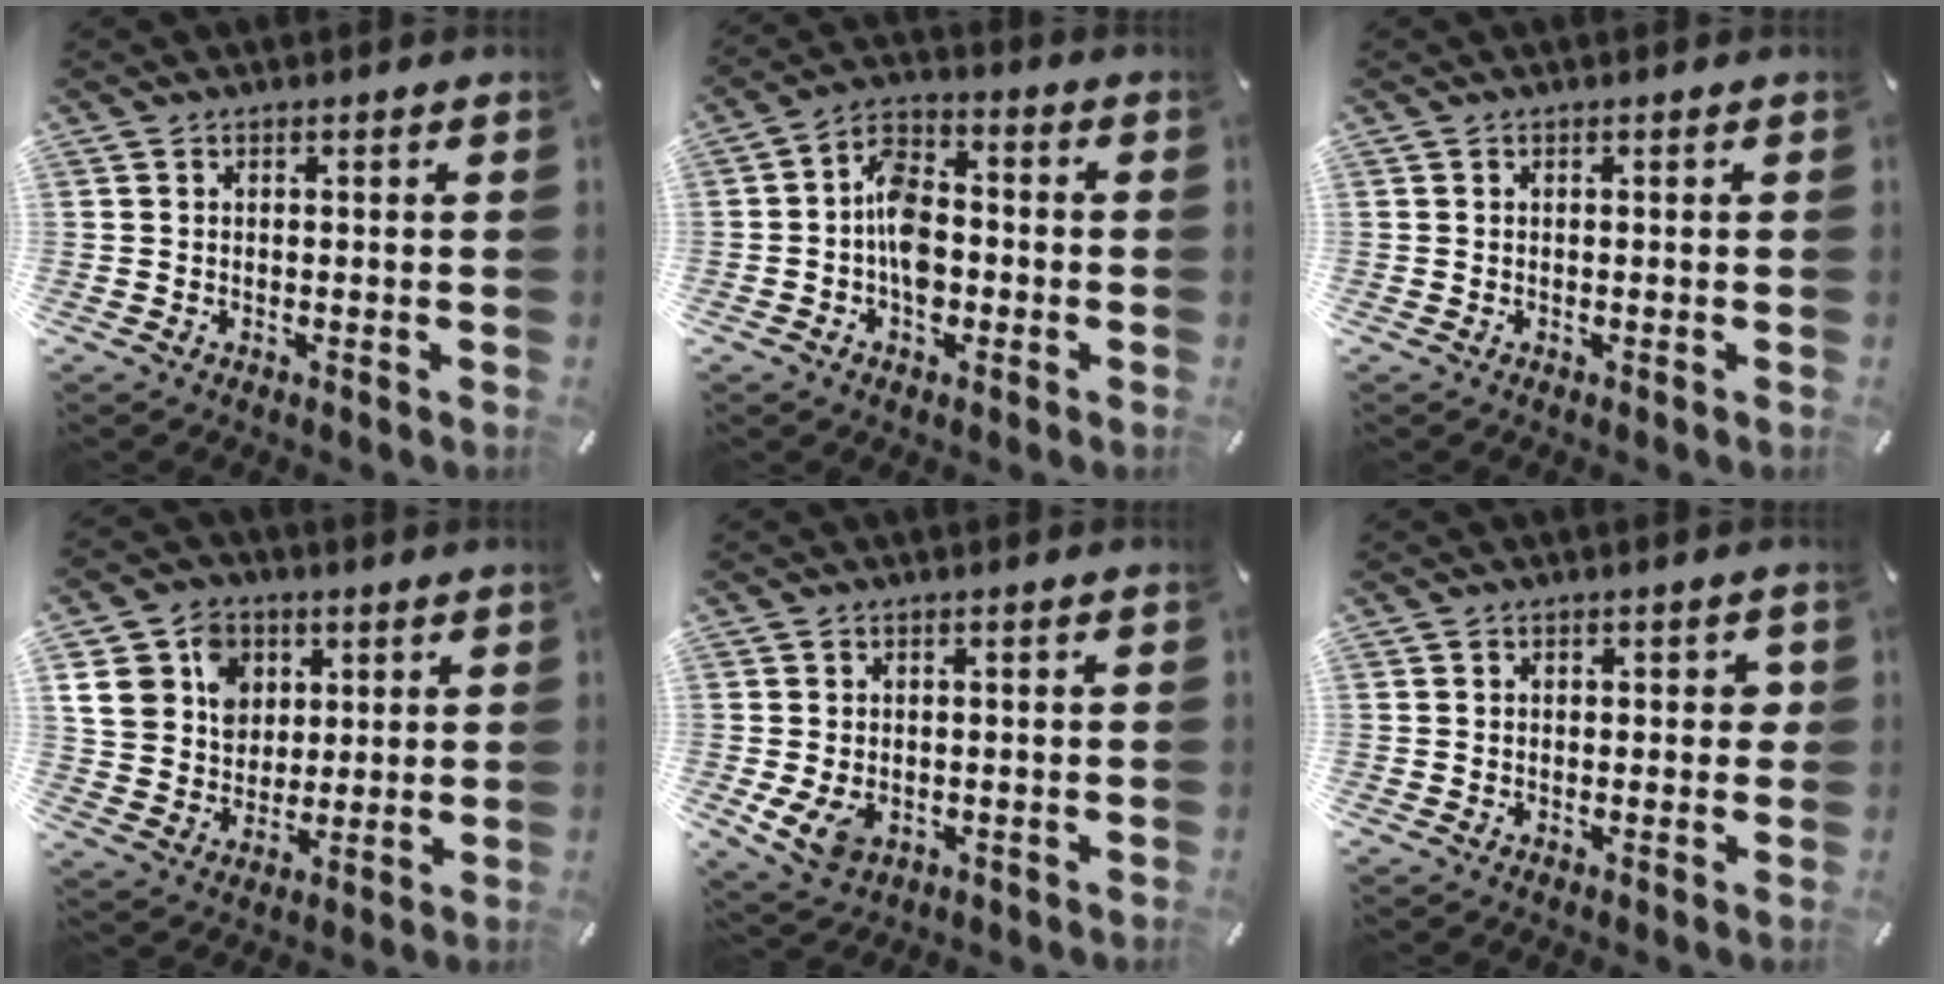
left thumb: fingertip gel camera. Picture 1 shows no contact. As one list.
[{"total": 9.2, "force": [-2.1, 6.3, 6.3], "torque": [-0.108, 0.017, -0.037]}, {"total": 0.0}, {"total": 13.6, "force": [4.7, 11.7, 5.0], "torque": [-0.093, -0.004, 0.090]}, {"total": 5.0, "force": [-1.1, 3.9, 2.9], "torque": [-0.061, 0.000, -0.022]}, {"total": 2.2, "force": [-0.1, 1.6, 1.5], "torque": [-0.012, 0.002, -0.008]}]